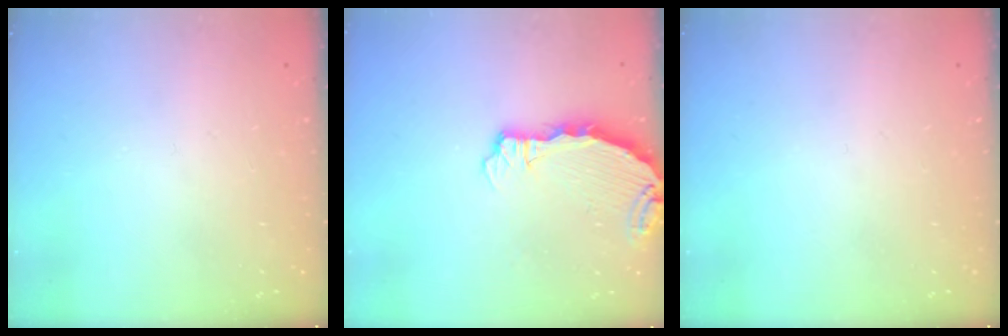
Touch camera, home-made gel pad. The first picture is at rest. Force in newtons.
{"total": 4.4, "press": 4.3, "slide": 0.7}
{"total": 0.0}